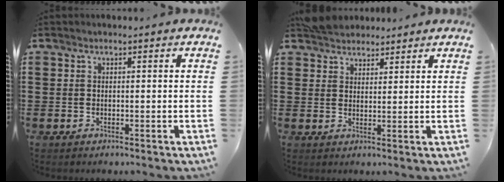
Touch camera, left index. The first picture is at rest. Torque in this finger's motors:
{"motor_torque": [0.06, 0.04, -0.05, -0.03]}